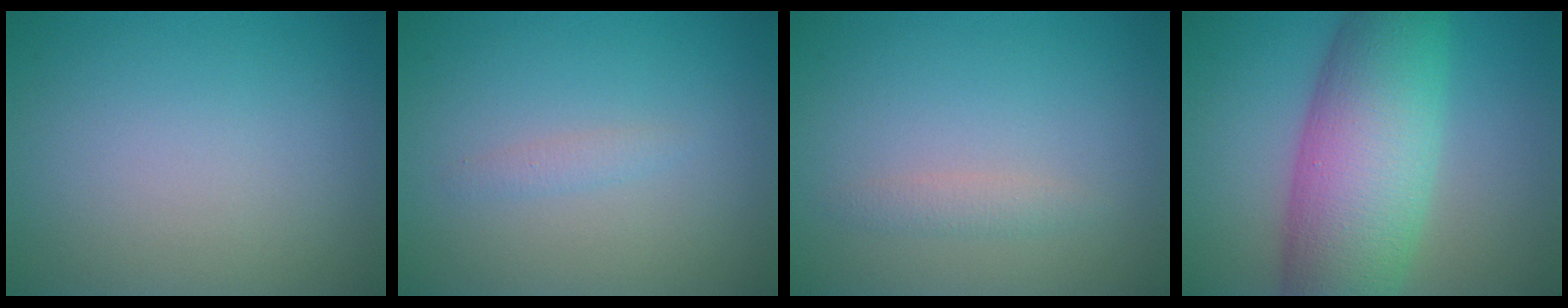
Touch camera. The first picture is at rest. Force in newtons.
{"total": 0.9, "press": 0.9, "slide": 0.0}
{"total": 1.2, "press": 1.2, "slide": 0.0}
{"total": 11.2, "press": 11.2, "slide": 0.3}